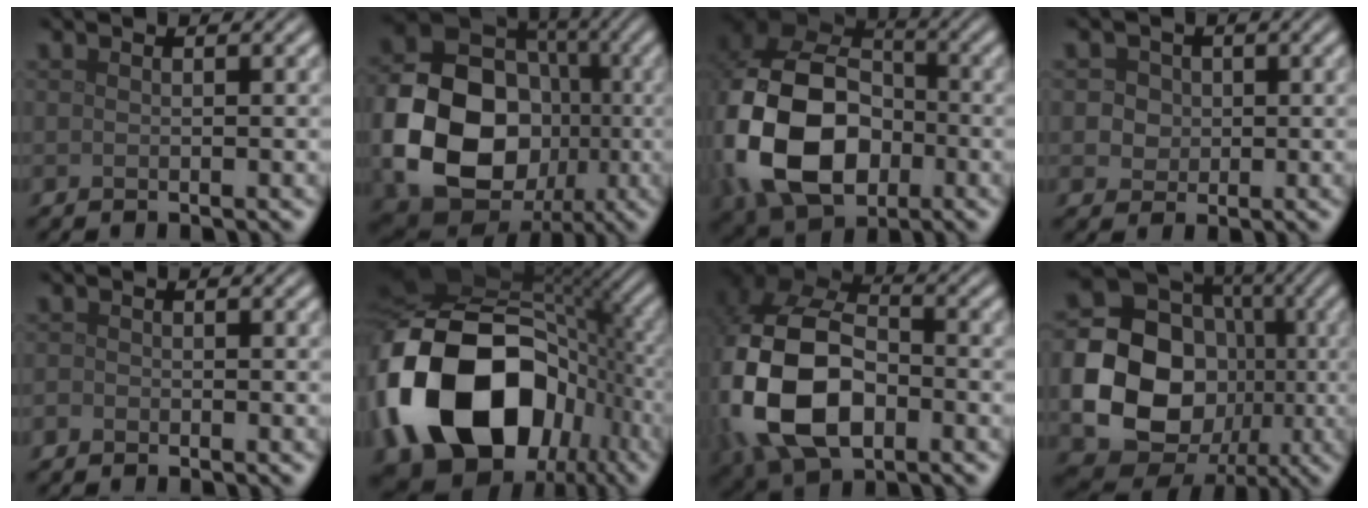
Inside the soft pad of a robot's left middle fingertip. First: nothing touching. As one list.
[{"total": 14.1, "force": [-2.7, 11.1, 8.3], "torque": [-0.155, -0.013, -0.050]}, {"total": 15.0, "force": [-2.9, 10.9, 9.8], "torque": [-0.235, -0.036, -0.052]}, {"total": 4.4, "force": [1.3, 3.8, 1.8], "torque": [-0.015, 0.021, 0.010]}, {"total": 0.7, "force": [-0.5, 0.5, 0.1], "torque": [0.002, -0.003, -0.011]}, {"total": 19.8, "force": [-5.4, 14.3, 12.6], "torque": [-0.276, -0.025, -0.092]}, {"total": 13.1, "force": [-3.2, 8.7, 9.3], "torque": [-0.224, -0.024, -0.064]}, {"total": 17.7, "force": [-1.9, 15.6, 8.2], "torque": [-0.161, -0.013, -0.058]}]